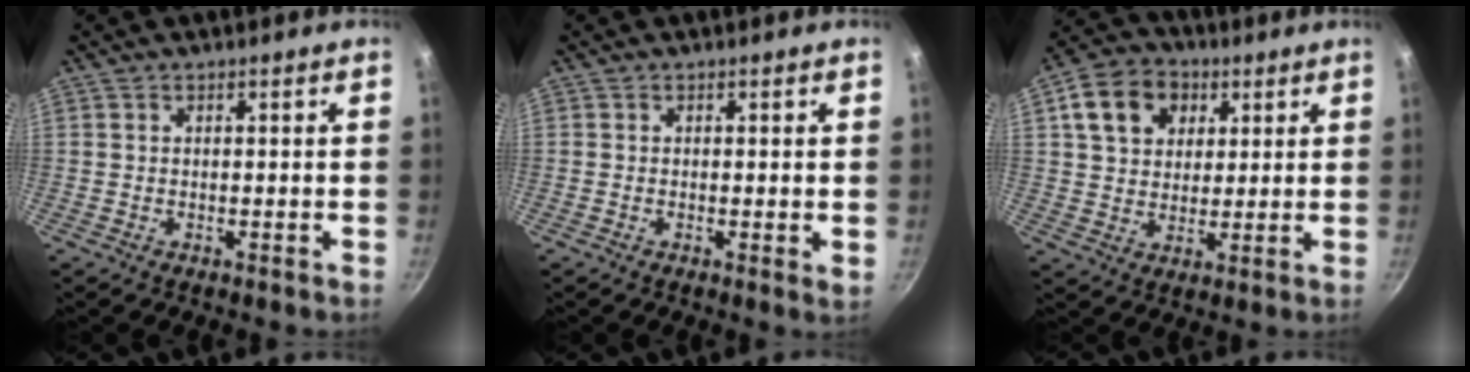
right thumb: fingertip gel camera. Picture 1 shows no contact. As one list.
[{"total": 1.3, "force": [0.1, 0.2, 1.3], "torque": [-0.019, -0.005, -0.002]}, {"total": 11.9, "force": [4.4, 9.2, 6.1], "torque": [-0.085, 0.003, 0.065]}]